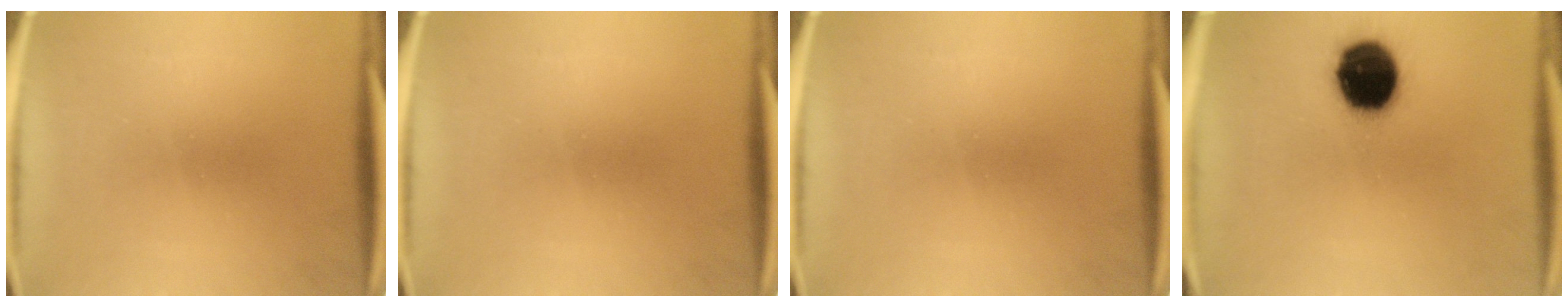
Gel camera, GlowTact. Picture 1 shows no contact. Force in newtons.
{"total": 0.0}
{"total": 0.0}
{"total": 17.0}